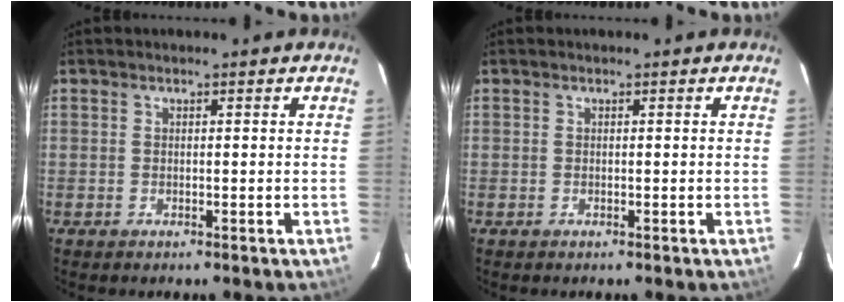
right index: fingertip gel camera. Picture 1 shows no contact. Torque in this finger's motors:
{"motor_torque": [0.00, 0.00, 0.03, 0.01]}